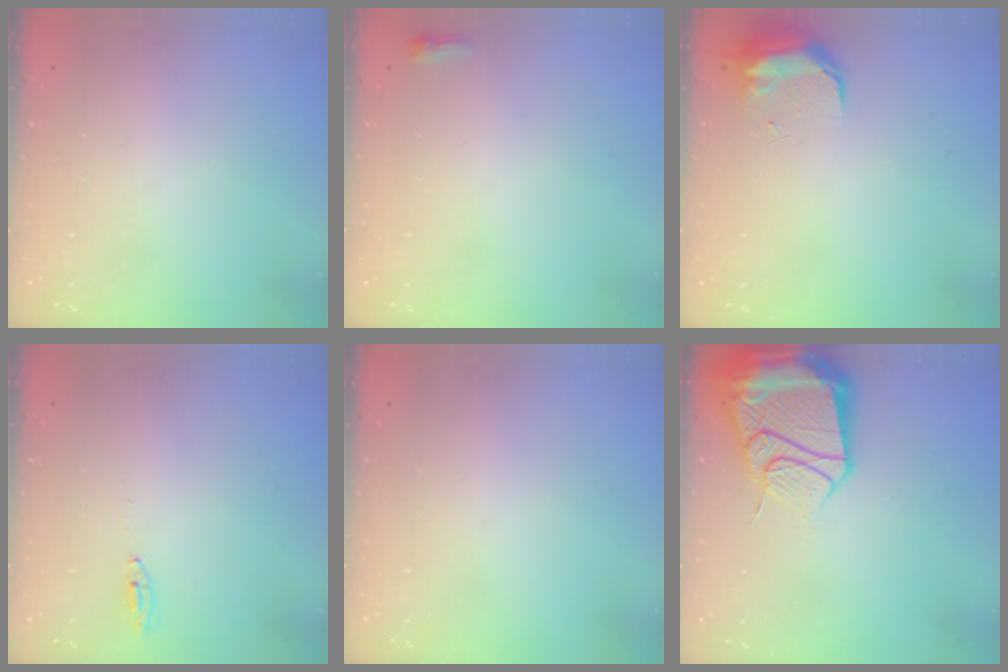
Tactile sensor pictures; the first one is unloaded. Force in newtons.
{"total": 2.6, "press": 2.5, "slide": 0.6}
{"total": 8.9, "press": 8.9, "slide": 0.8}
{"total": 2.0, "press": 2.0, "slide": 0.2}
{"total": 0.0}
{"total": 20.6, "press": 20.5, "slide": 2.3}